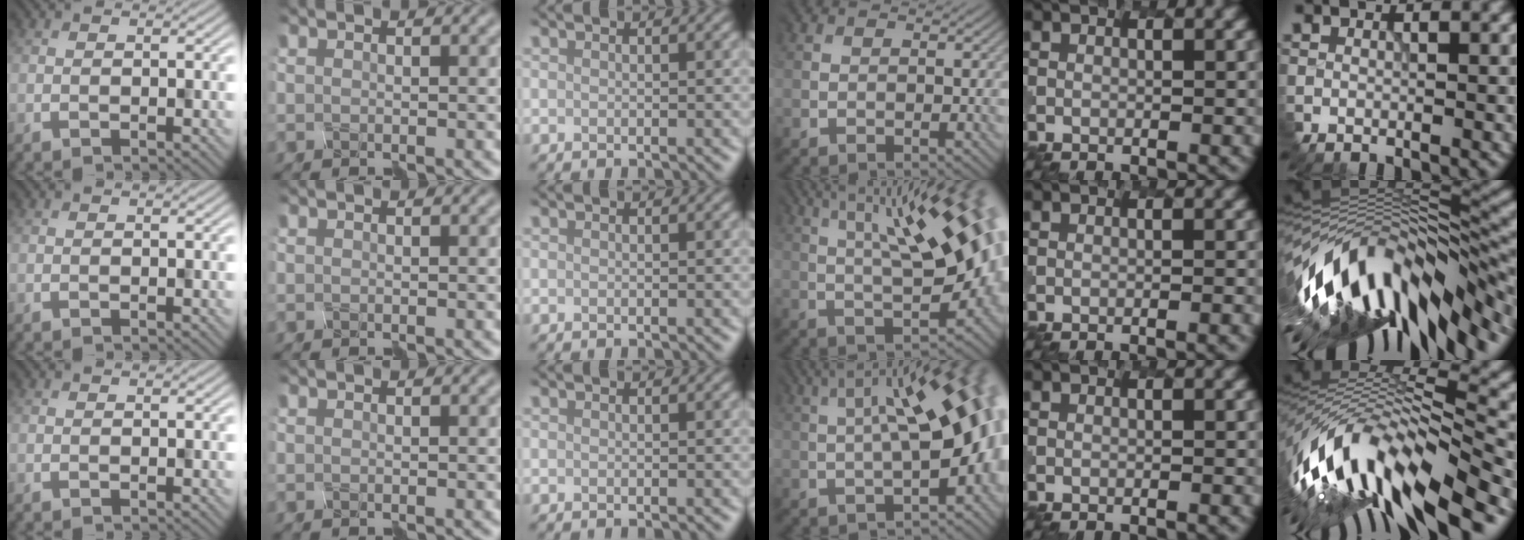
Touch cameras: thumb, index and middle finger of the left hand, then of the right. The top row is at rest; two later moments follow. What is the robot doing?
{"motion": "disassemble", "object": "spray bottle"}